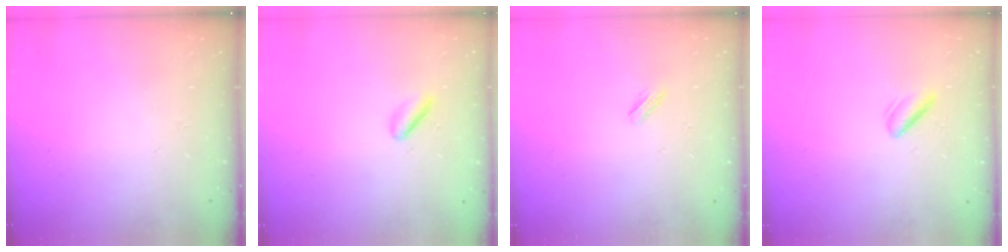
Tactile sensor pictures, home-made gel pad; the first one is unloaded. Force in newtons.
{"total": 3.0, "press": 2.8, "slide": 1.0}
{"total": 1.7, "press": 1.5, "slide": 0.6}
{"total": 2.0, "press": 1.8, "slide": 0.9}